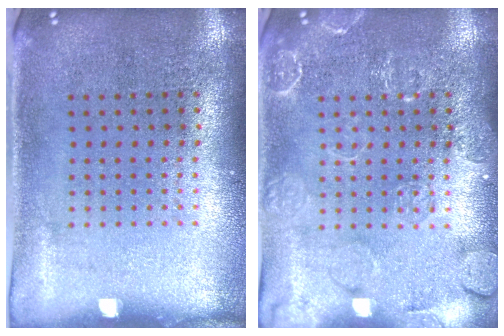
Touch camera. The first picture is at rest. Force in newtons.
{"total": 3.3, "press": 3.2, "slide": 0.4}